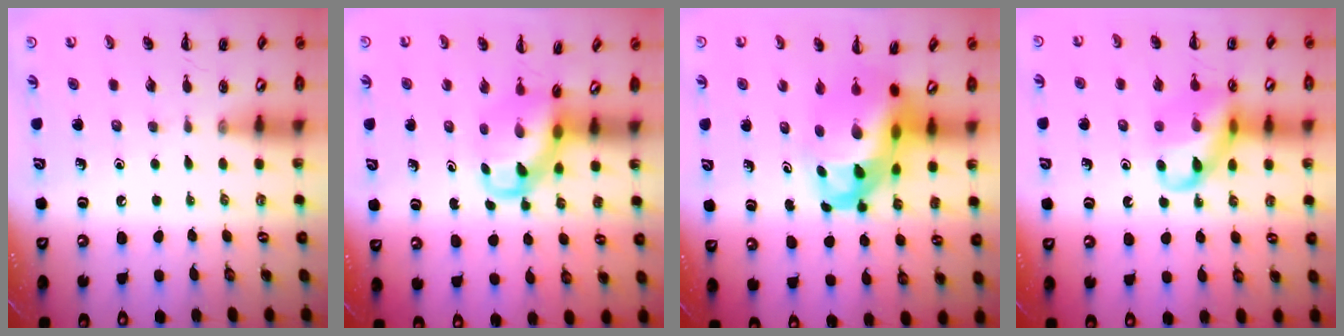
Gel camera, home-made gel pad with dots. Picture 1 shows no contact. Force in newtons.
{"total": 4.2, "press": 4.1, "slide": 0.8}
{"total": 10.2, "press": 9.8, "slide": 2.8}
{"total": 12.4, "press": 12.2, "slide": 2.0}